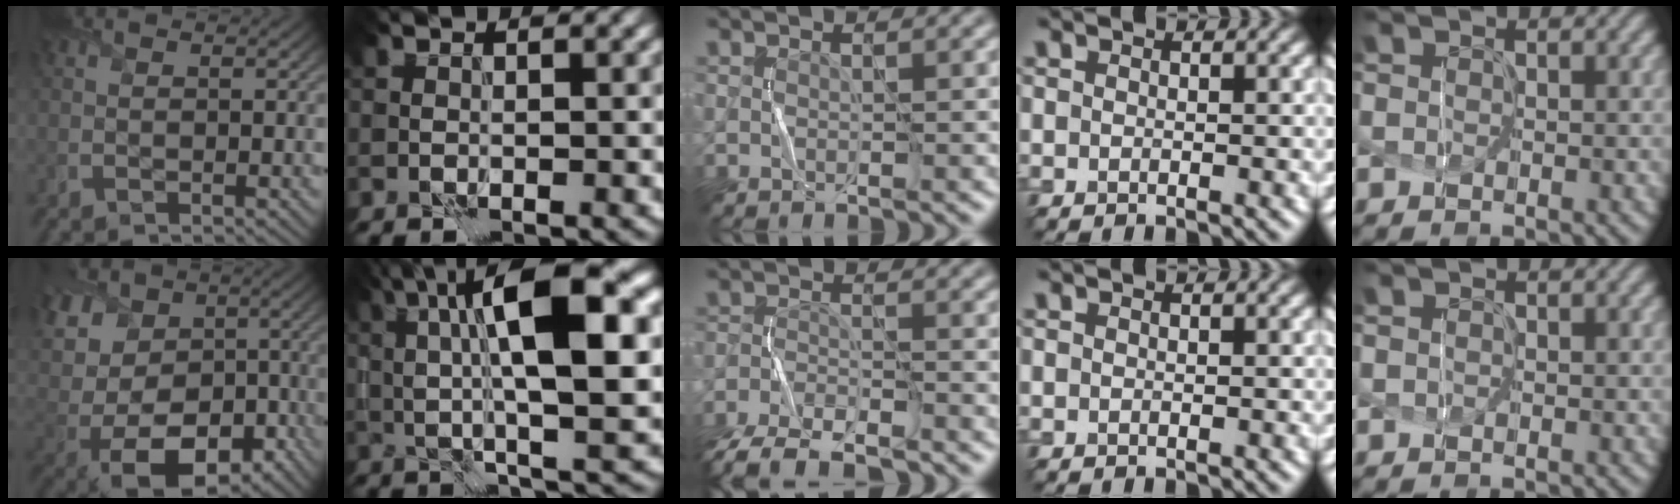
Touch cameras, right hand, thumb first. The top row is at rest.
{"thumb": {"total": 16.6, "force": [-1.2, 12.7, 10.6], "torque": [-0.229, 0.000, -0.020]}, "index": {"total": 12.8, "force": [3.6, 3.2, 11.8], "torque": [-0.183, 0.011, 0.057]}, "middle": {"total": 7.4, "force": [-6.4, 2.1, 3.0], "torque": [-0.052, -0.024, -0.115]}}